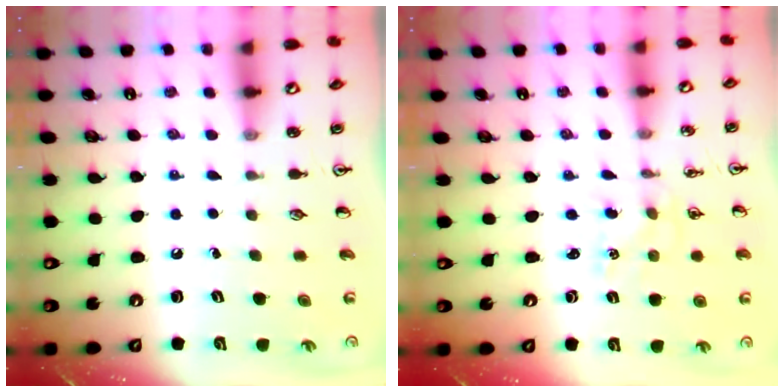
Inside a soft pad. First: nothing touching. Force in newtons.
{"total": 1.2, "press": 1.2, "slide": 0.1}